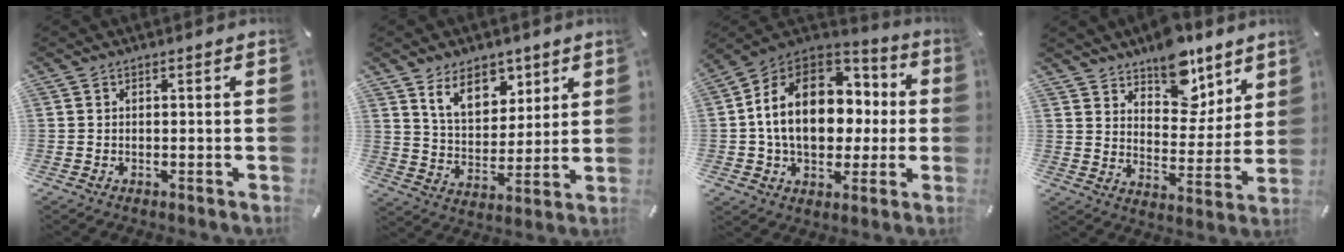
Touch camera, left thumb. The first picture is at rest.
{"total": 11.1, "force": [7.2, 7.1, 4.6], "torque": [-0.083, -0.028, 0.132]}
{"total": 20.5, "force": [1.4, 15.0, 14.0], "torque": [-0.259, 0.007, 0.023]}
{"total": 13.2, "force": [10.5, 6.8, 4.4], "torque": [-0.054, -0.086, 0.192]}